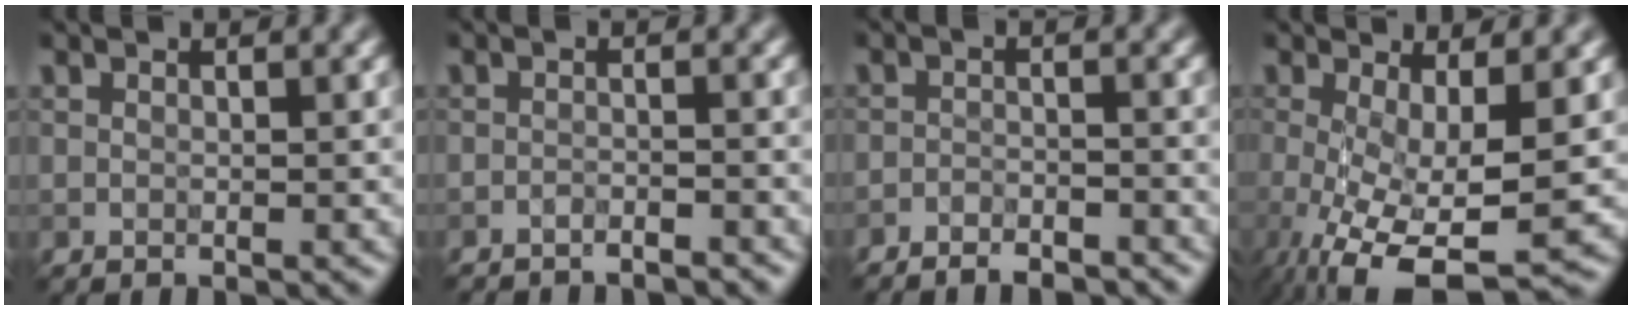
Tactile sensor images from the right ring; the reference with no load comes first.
{"total": 2.3, "force": [-2.3, 0.2, 0.2], "torque": [0.007, -0.005, -0.034]}
{"total": 3.9, "force": [-3.8, 0.5, 0.8], "torque": [-0.008, 0.004, -0.054]}
{"total": 8.3, "force": [-2.4, 2.3, 7.6], "torque": [-0.128, -0.018, -0.032]}